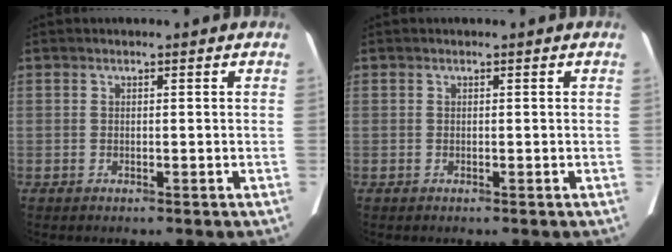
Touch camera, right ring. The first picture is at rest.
{"total": 0.0}